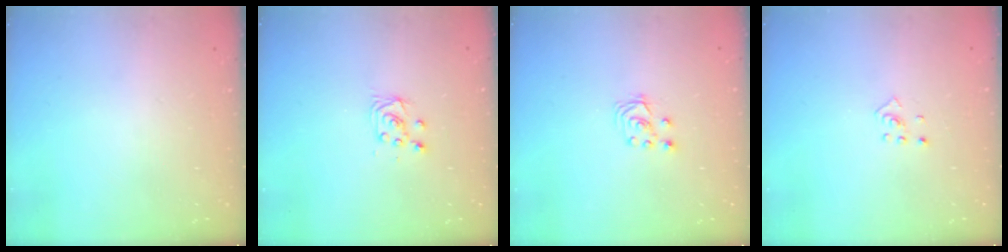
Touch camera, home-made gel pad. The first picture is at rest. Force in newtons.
{"total": 5.2, "press": 5.2, "slide": 0.5}
{"total": 2.8, "press": 2.7, "slide": 0.7}
{"total": 2.0, "press": 1.9, "slide": 0.8}